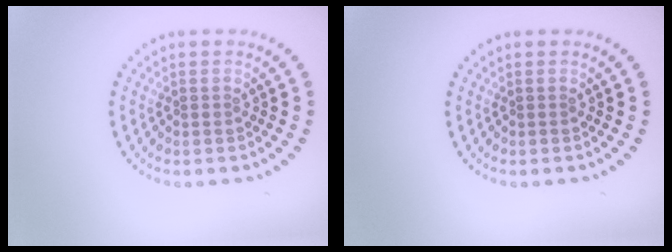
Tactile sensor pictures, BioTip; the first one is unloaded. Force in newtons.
{"total": 0.0}